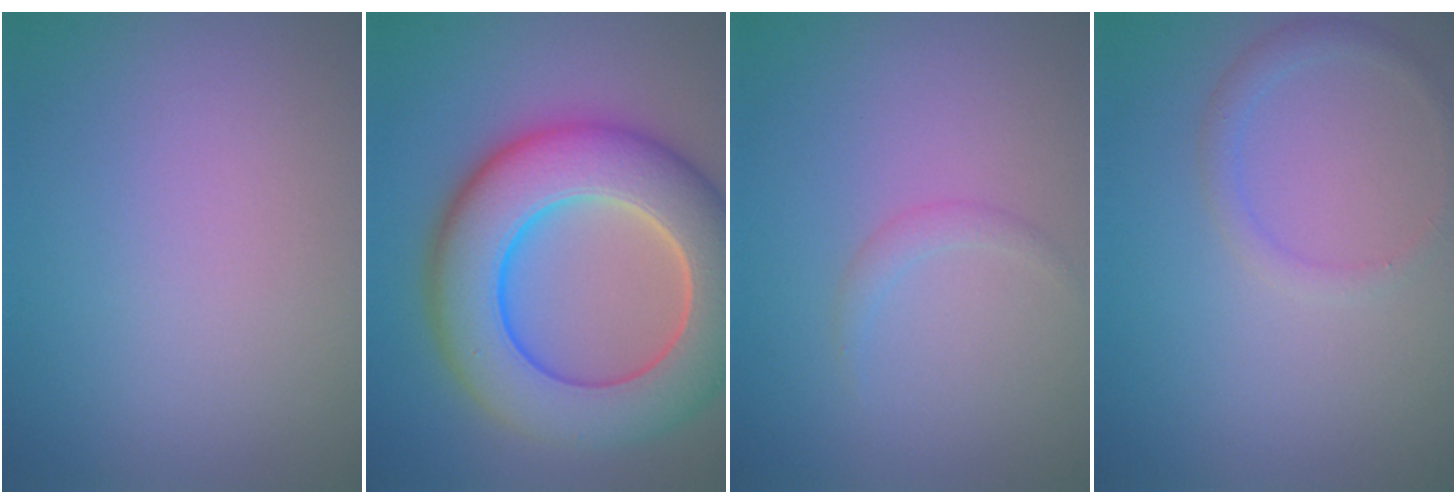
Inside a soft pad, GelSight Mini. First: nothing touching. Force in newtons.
{"total": 12.0, "press": 12.0, "slide": 0.6}
{"total": 0.9, "press": 0.9, "slide": 0.1}
{"total": 1.4, "press": 1.4, "slide": 0.2}